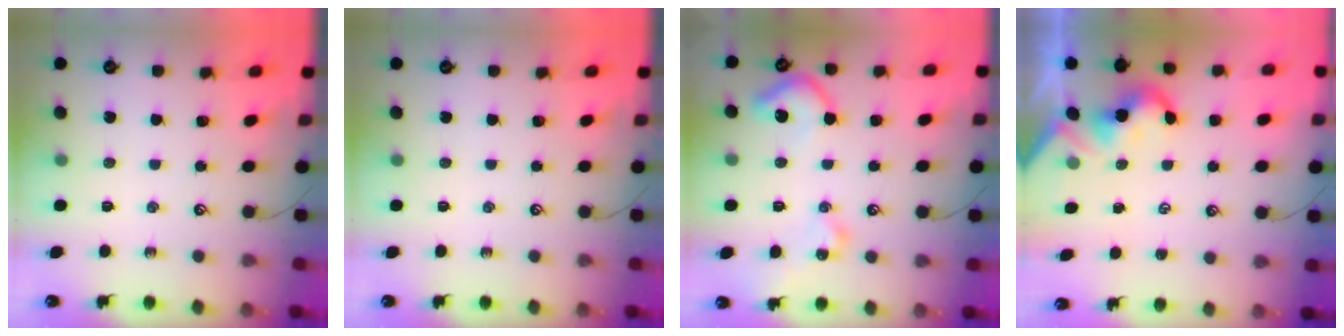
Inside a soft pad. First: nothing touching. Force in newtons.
{"total": 0.0}
{"total": 8.2, "press": 8.2, "slide": 1.1}
{"total": 2.1, "press": 2.0, "slide": 0.5}